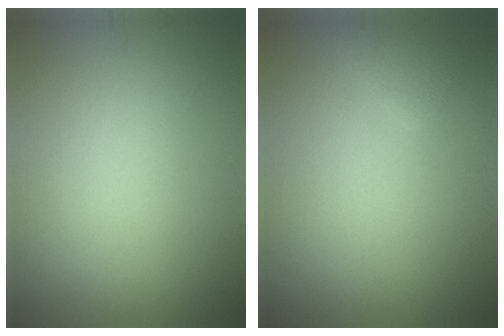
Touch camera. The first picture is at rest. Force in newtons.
{"total": 1.0, "press": 1.0, "slide": 0.1}